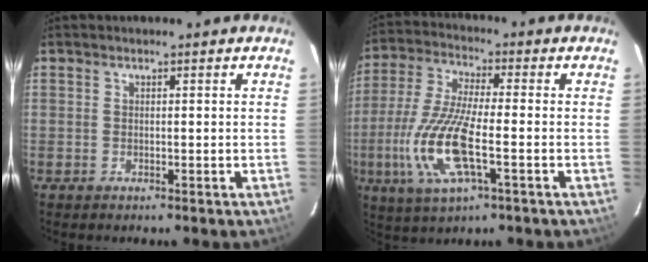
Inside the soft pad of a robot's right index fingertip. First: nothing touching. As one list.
[{"total": 14.4, "force": [-4.0, 3.8, 13.4], "torque": [-0.290, -0.012, -0.080]}]